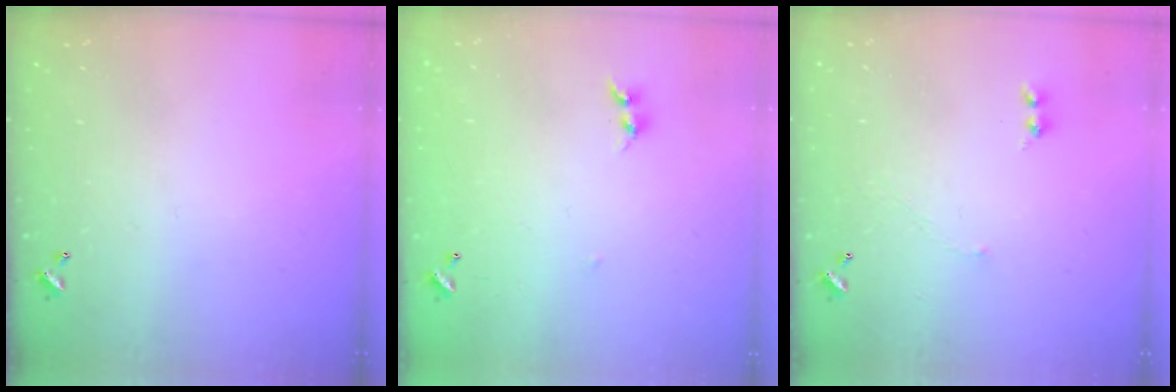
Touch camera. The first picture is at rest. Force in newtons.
{"total": 7.6, "press": 7.6, "slide": 0.4}
{"total": 2.6, "press": 2.6, "slide": 0.6}